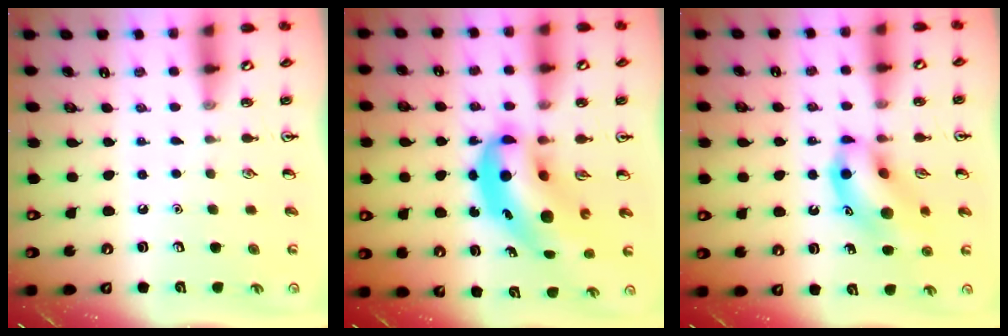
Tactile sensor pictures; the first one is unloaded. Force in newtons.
{"total": 11.7, "press": 11.1, "slide": 3.6}
{"total": 13.0, "press": 12.7, "slide": 2.4}